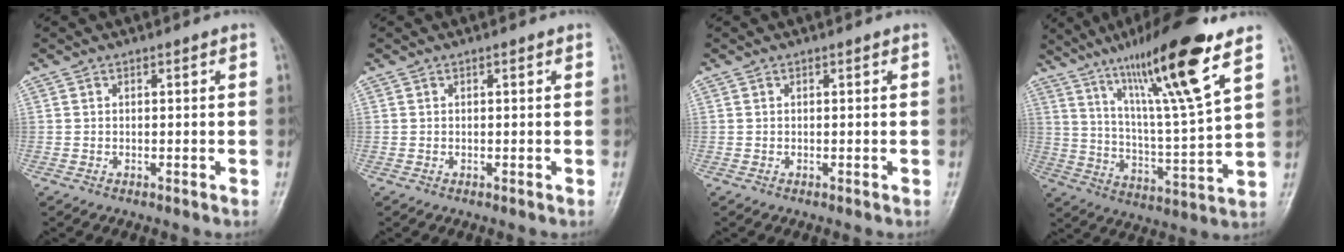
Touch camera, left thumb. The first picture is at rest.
{"total": 0.0}
{"total": 0.0}
{"total": 19.8, "force": [11.8, 1.9, 15.8], "torque": [-0.254, -0.054, 0.202]}